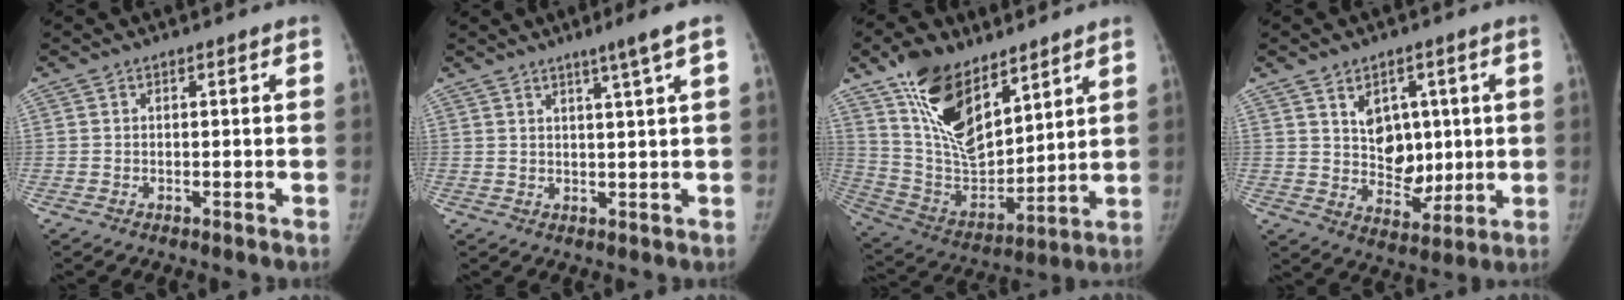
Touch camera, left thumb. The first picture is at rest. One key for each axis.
{"total": 4.2, "fx": 2.4, "fy": -0.9, "fz": 3.4, "tx": -0.057, "ty": -0.013, "tz": 0.040}
{"total": 19.5, "fx": 12.0, "fy": 9.5, "fz": 12.1, "tx": -0.178, "ty": -0.063, "tz": 0.235}
{"total": 9.8, "fx": 2.7, "fy": 7.3, "fz": 5.9, "tx": -0.048, "ty": -0.024, "tz": 0.059}